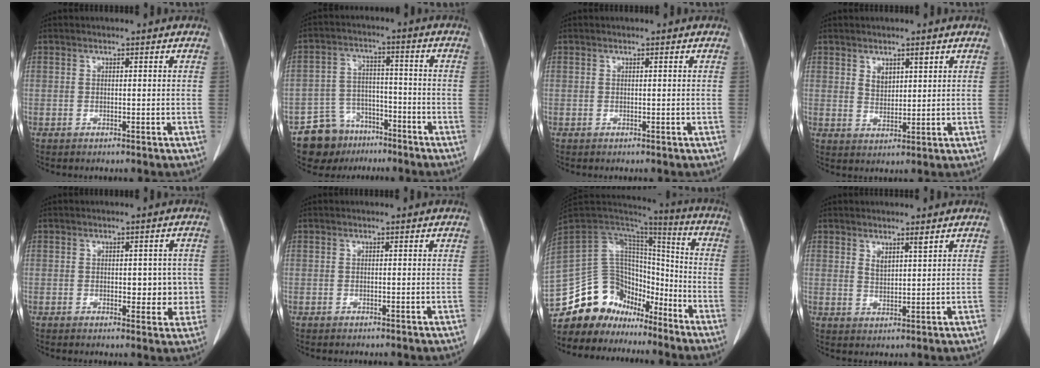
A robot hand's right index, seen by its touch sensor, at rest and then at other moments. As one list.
[{"total": 8.4, "force": [-6.1, 5.8, 0.9], "torque": [-0.022, 0.026, -0.098]}, {"total": 0.0}, {"total": 3.0, "force": [1.8, 1.4, 1.9], "torque": [-0.038, -0.001, 0.040]}, {"total": 4.8, "force": [-0.1, 2.6, 4.0], "torque": [-0.036, 0.005, 0.005]}, {"total": 0.0}, {"total": 17.2, "force": [-13.6, 9.7, 4.1], "torque": [-0.081, 0.082, -0.230]}, {"total": 2.5, "force": [1.8, 0.4, 1.7], "torque": [-0.037, -0.008, 0.038]}]